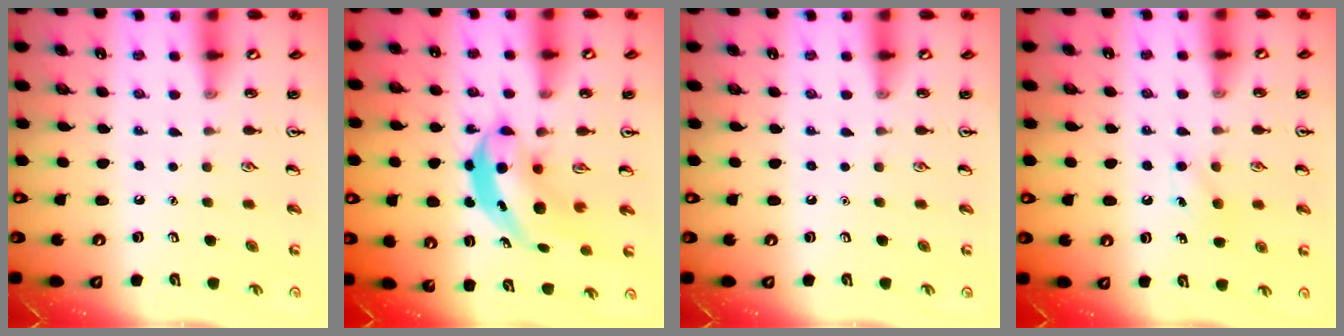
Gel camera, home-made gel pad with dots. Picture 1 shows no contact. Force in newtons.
{"total": 6.6, "press": 6.5, "slide": 1.5}
{"total": 0.0}
{"total": 7.4, "press": 7.1, "slide": 2.0}